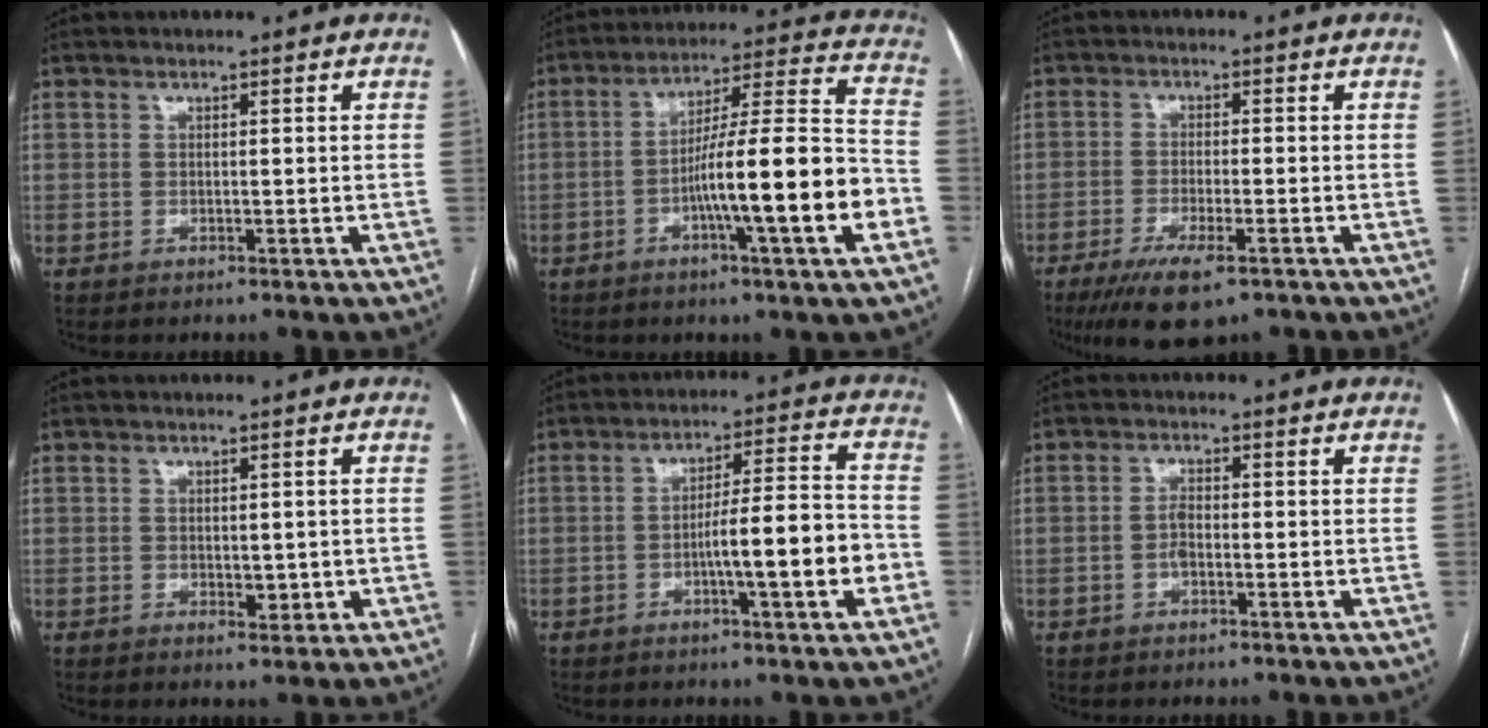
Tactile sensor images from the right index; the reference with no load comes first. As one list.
[{"total": 16.5, "force": [-5.1, 0.1, 15.7], "torque": [-0.247, 0.007, -0.082]}, {"total": 8.4, "force": [-5.4, 1.9, 6.2], "torque": [-0.112, -0.018, -0.083]}, {"total": 2.2, "force": [-0.2, 1.4, 1.7], "torque": [-0.021, -0.002, 0.004]}, {"total": 10.6, "force": [-3.1, 0.6, 10.1], "torque": [-0.156, 0.013, -0.046]}, {"total": 1.9, "force": [-0.6, 0.8, 1.6], "torque": [-0.029, 0.004, -0.013]}]